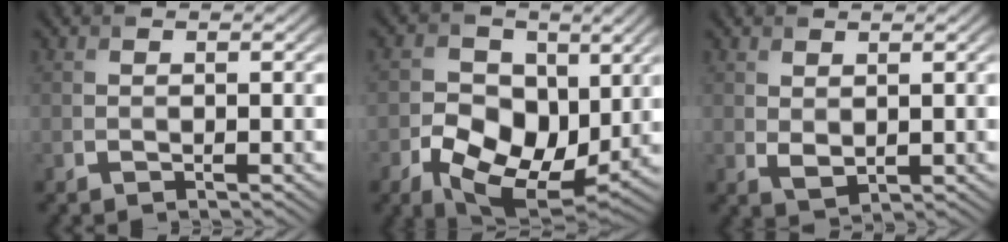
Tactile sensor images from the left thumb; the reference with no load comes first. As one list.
[{"total": 11.1, "force": [-1.6, 8.0, 7.6], "torque": [-0.149, -0.028, -0.028]}, {"total": 1.8, "force": [0.7, 1.1, 1.3], "torque": [-0.030, -0.007, 0.019]}]